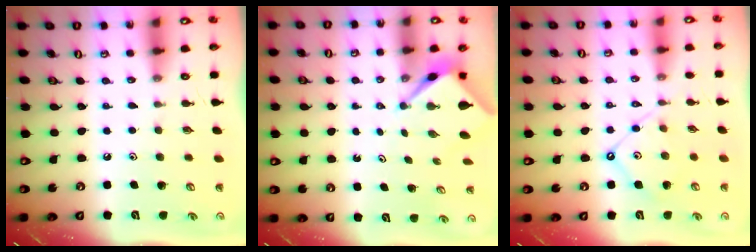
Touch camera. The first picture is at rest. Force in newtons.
{"total": 2.6, "press": 2.6, "slide": 0.1}
{"total": 8.3, "press": 8.2, "slide": 0.9}